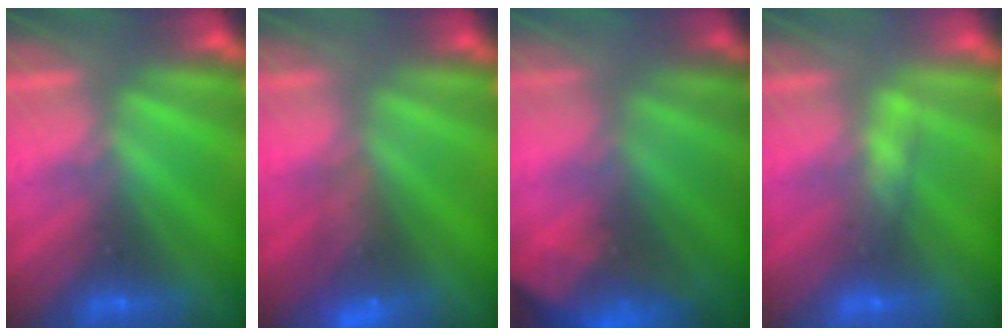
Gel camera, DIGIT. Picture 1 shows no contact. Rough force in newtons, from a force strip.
{"total": 7.8}
{"total": 8.4}
{"total": 2.4}